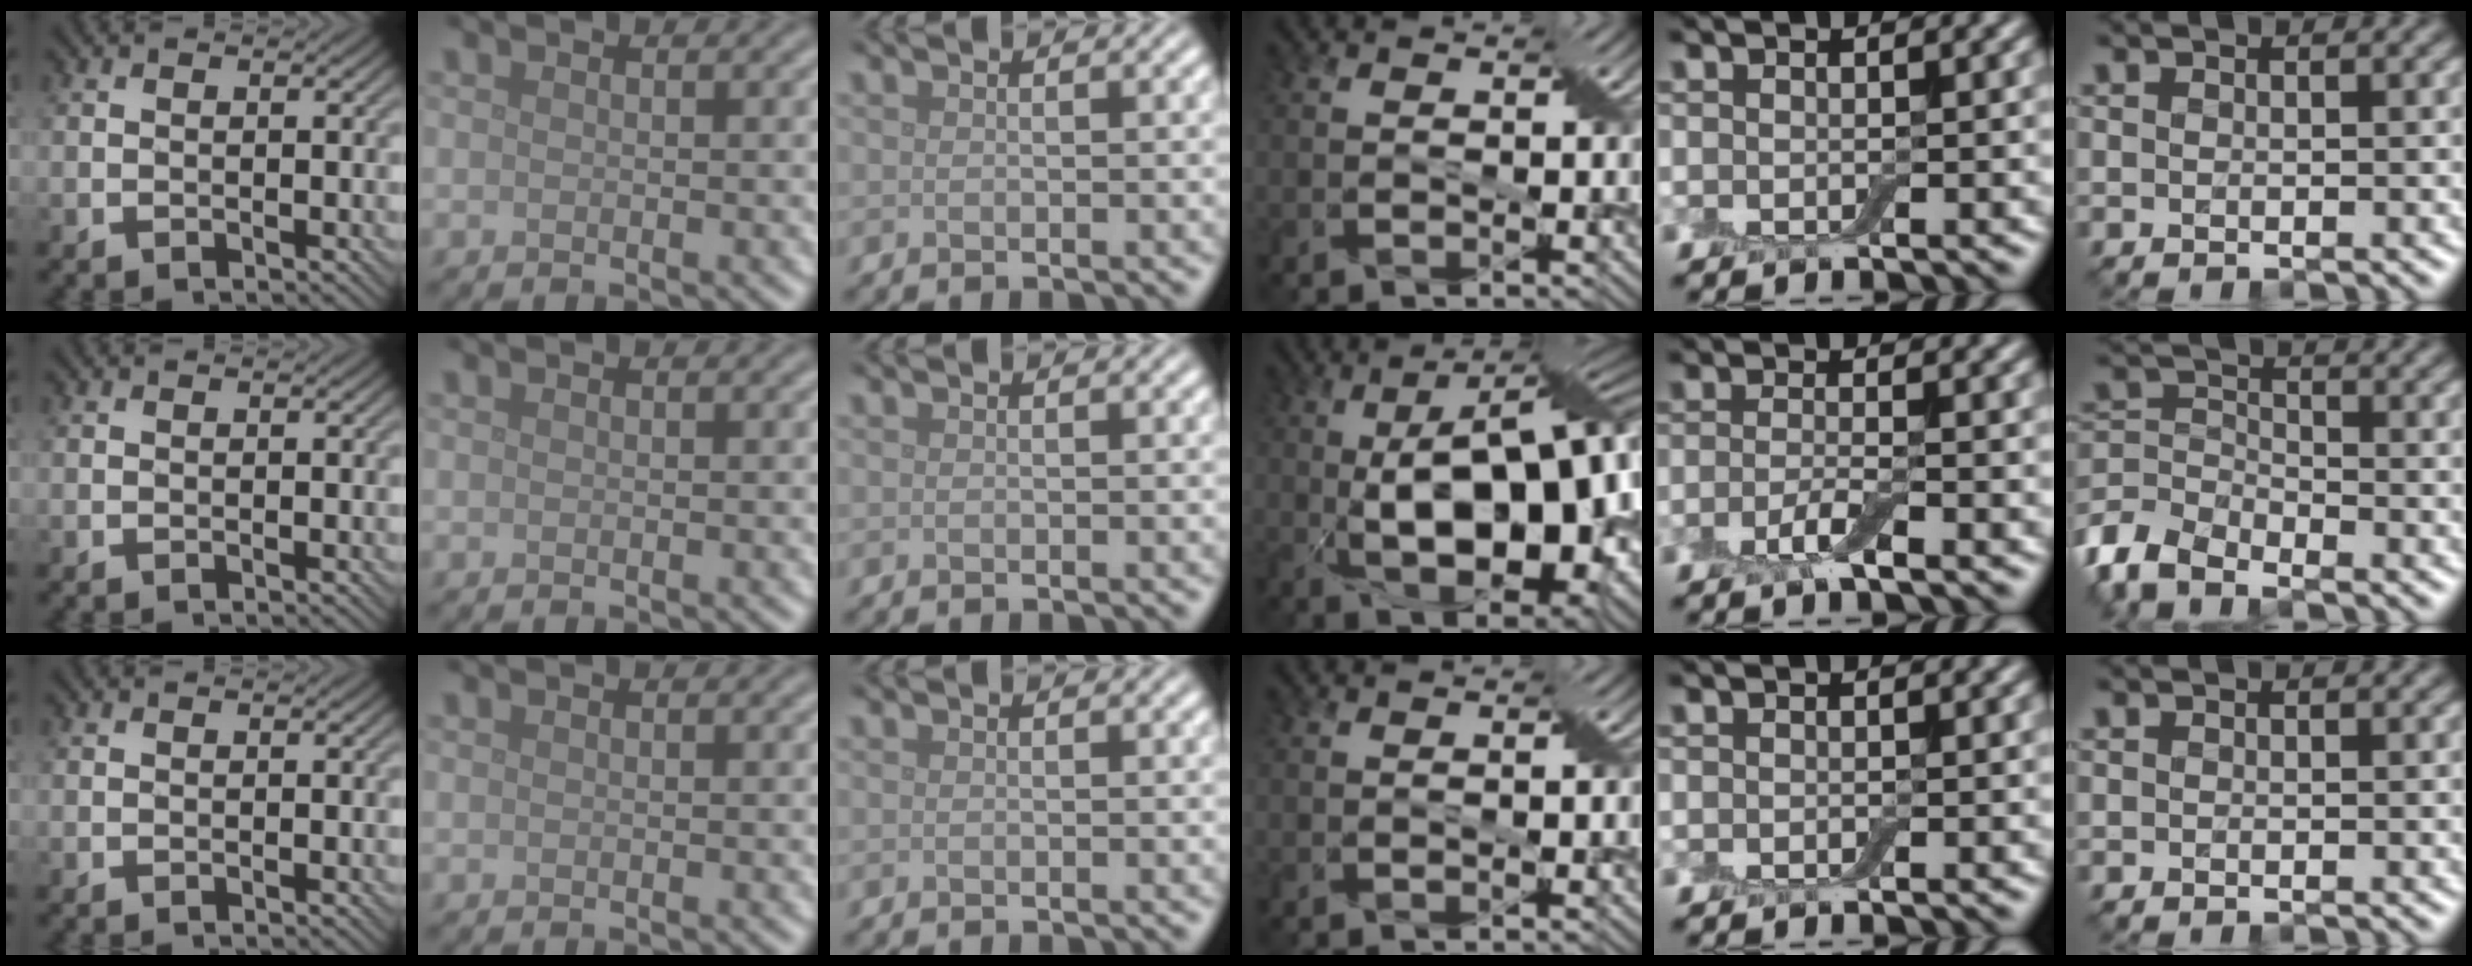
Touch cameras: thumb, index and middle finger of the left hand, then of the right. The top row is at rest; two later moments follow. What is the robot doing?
{"motion": "pour", "object": "bowl"}